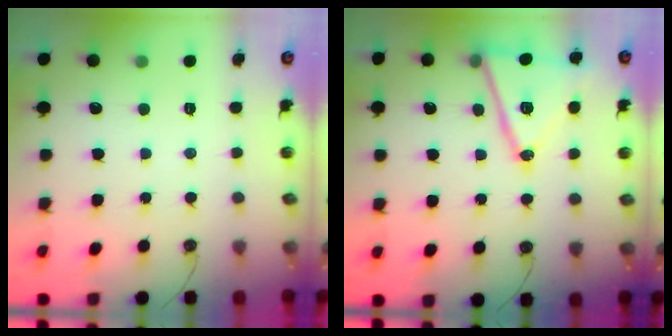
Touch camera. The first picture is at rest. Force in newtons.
{"total": 16.2, "press": 15.8, "slide": 3.6}